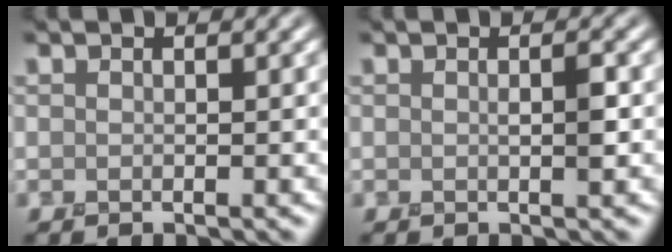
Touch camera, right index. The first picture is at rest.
{"total": 1.1, "force": [0.2, 0.0, 1.1], "torque": [-0.021, 0.002, 0.004]}